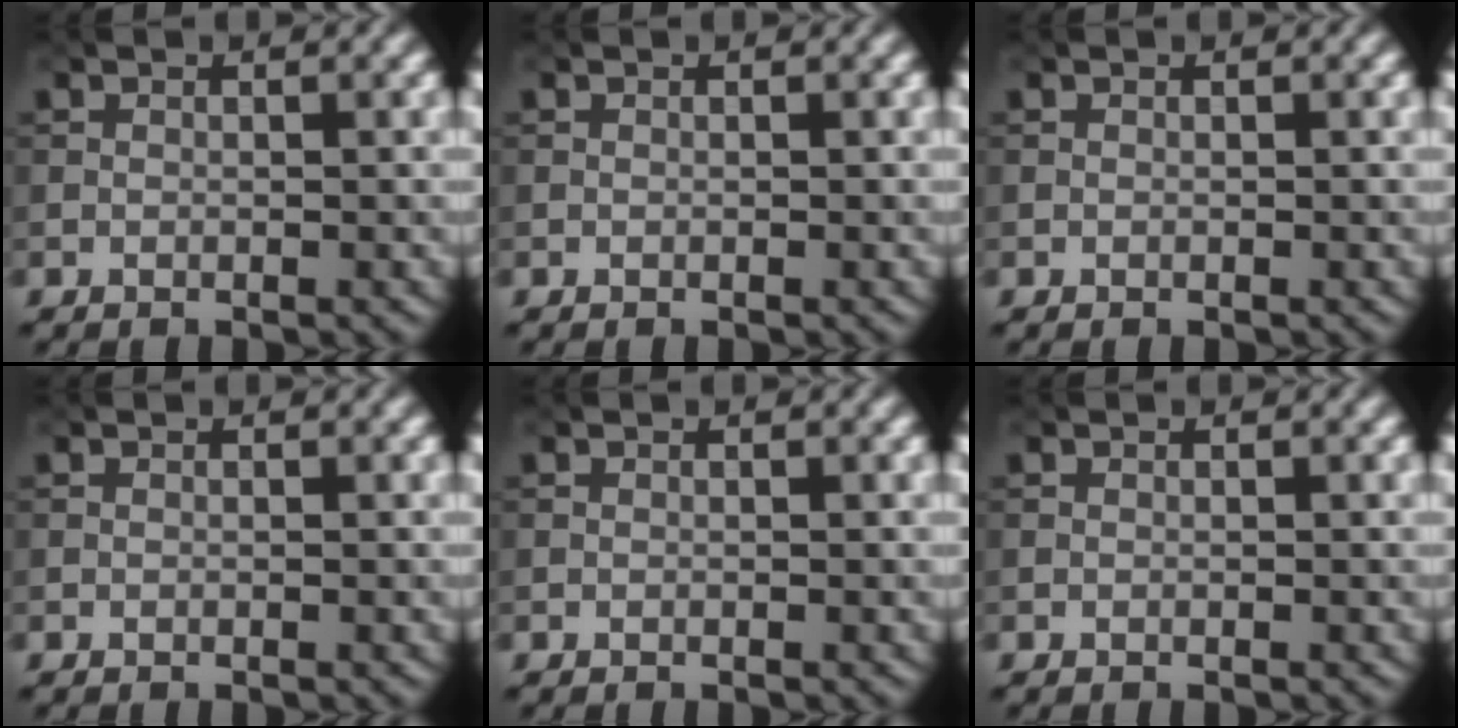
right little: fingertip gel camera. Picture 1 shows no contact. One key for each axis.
{"total": 0.0}
{"total": 0.0}
{"total": 0.0}
{"total": 0.0}
{"total": 0.0}